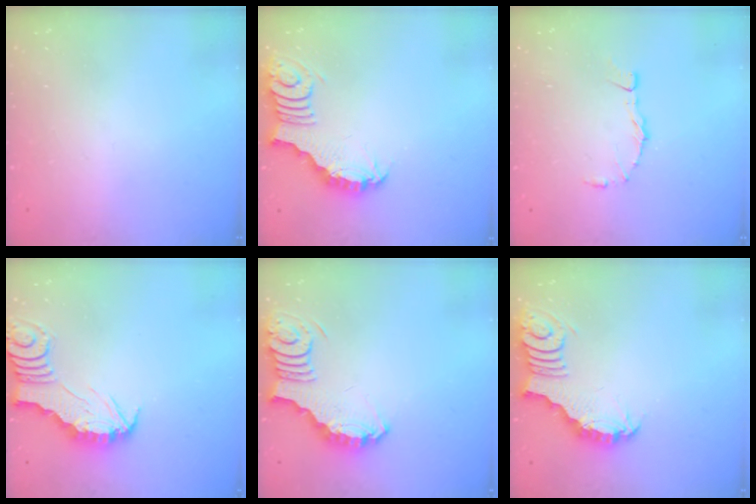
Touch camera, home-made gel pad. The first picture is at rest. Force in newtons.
{"total": 3.6, "press": 3.5, "slide": 0.7}
{"total": 6.4, "press": 6.4, "slide": 0.7}
{"total": 2.6, "press": 2.6, "slide": 0.2}
{"total": 3.6, "press": 3.6, "slide": 0.6}
{"total": 3.6, "press": 3.5, "slide": 0.7}